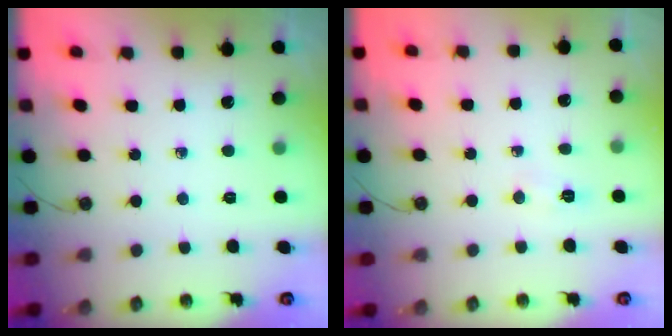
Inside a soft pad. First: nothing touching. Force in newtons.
{"total": 14.3, "press": 5.5, "slide": 13.2}